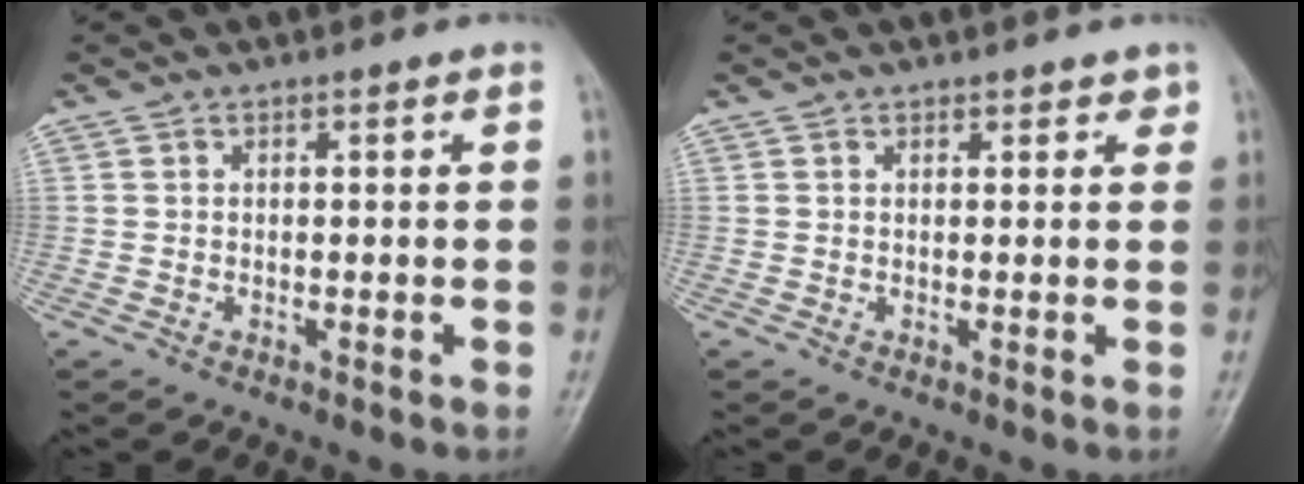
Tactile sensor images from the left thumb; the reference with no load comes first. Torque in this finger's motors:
{"motor_torque": [-0.09, -0.05, -0.04, -0.17, -0.01]}